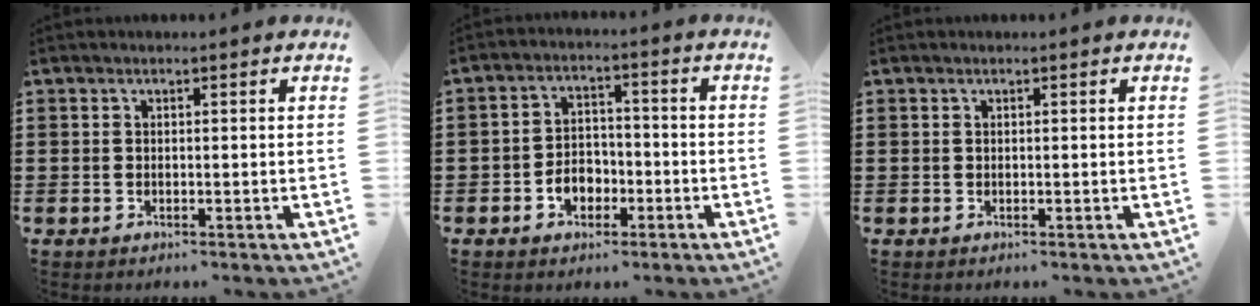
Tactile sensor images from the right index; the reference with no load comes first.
{"total": 4.3, "force": [-2.0, 3.1, 2.2], "torque": [-0.037, 0.001, -0.040]}
{"total": 0.0}